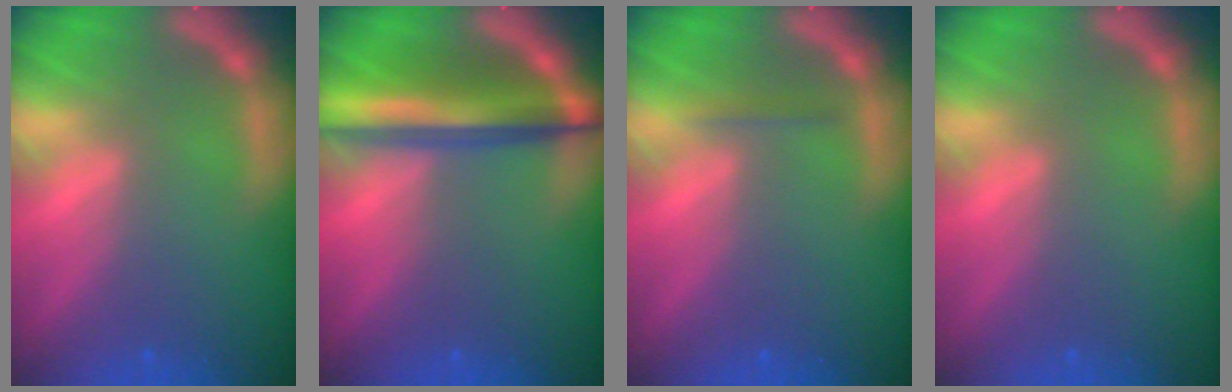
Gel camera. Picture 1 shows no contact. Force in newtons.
{"total": 7.6}
{"total": 0.9}
{"total": 0.0}